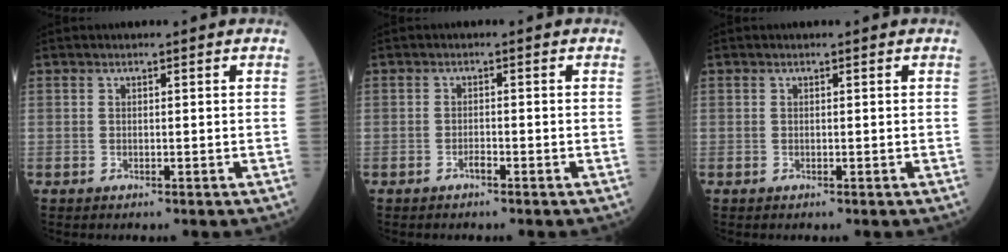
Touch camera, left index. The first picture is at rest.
{"total": 1.0, "force": [-0.8, 0.1, 0.5], "torque": [-0.010, -0.004, -0.018]}
{"total": 0.0}